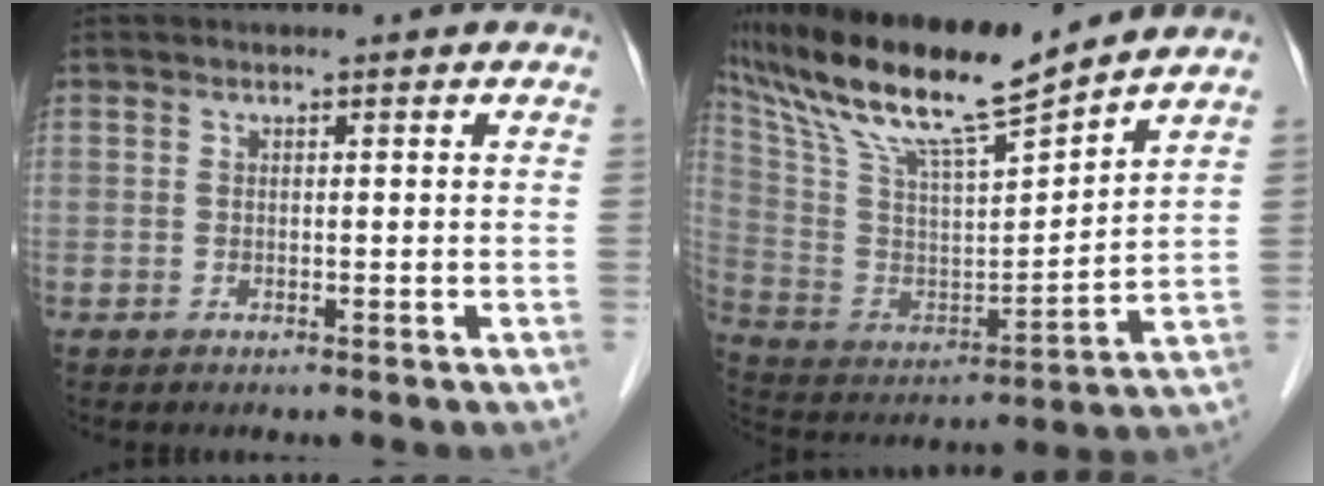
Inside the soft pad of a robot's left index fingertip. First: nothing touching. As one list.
[{"total": 17.9, "force": [14.9, 0.9, 10.0], "torque": [-0.194, 0.005, 0.278]}]